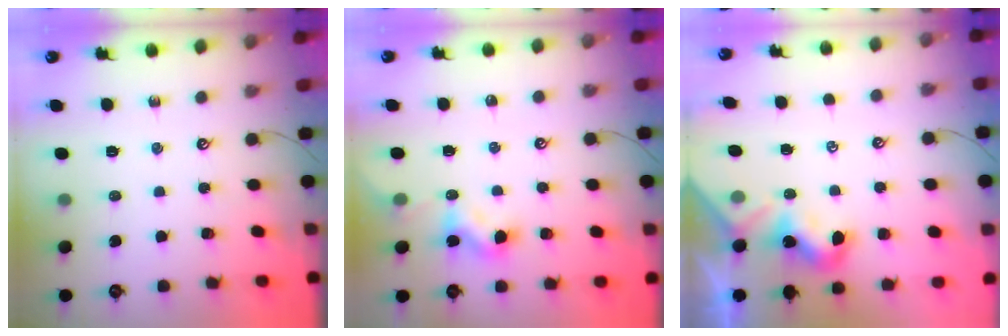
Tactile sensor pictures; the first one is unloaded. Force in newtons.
{"total": 3.2, "press": 3.2, "slide": 0.4}
{"total": 1.9, "press": 1.9, "slide": 0.4}